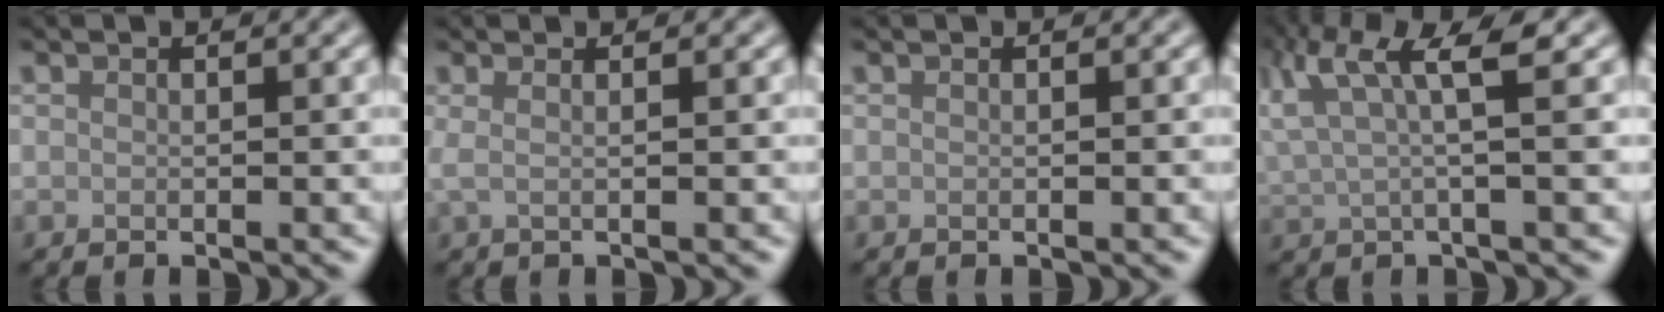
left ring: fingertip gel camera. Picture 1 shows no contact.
{"total": 1.3, "force": [0.3, 0.5, 1.2], "torque": [-0.018, 0.002, 0.000]}
{"total": 0.0}
{"total": 5.4, "force": [2.6, 1.0, 4.7], "torque": [-0.096, 0.008, 0.051]}